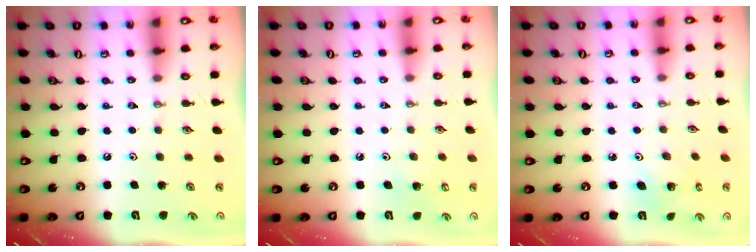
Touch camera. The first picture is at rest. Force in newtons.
{"total": 4.5, "press": 4.5, "slide": 0.4}
{"total": 4.0, "press": 4.0, "slide": 0.2}